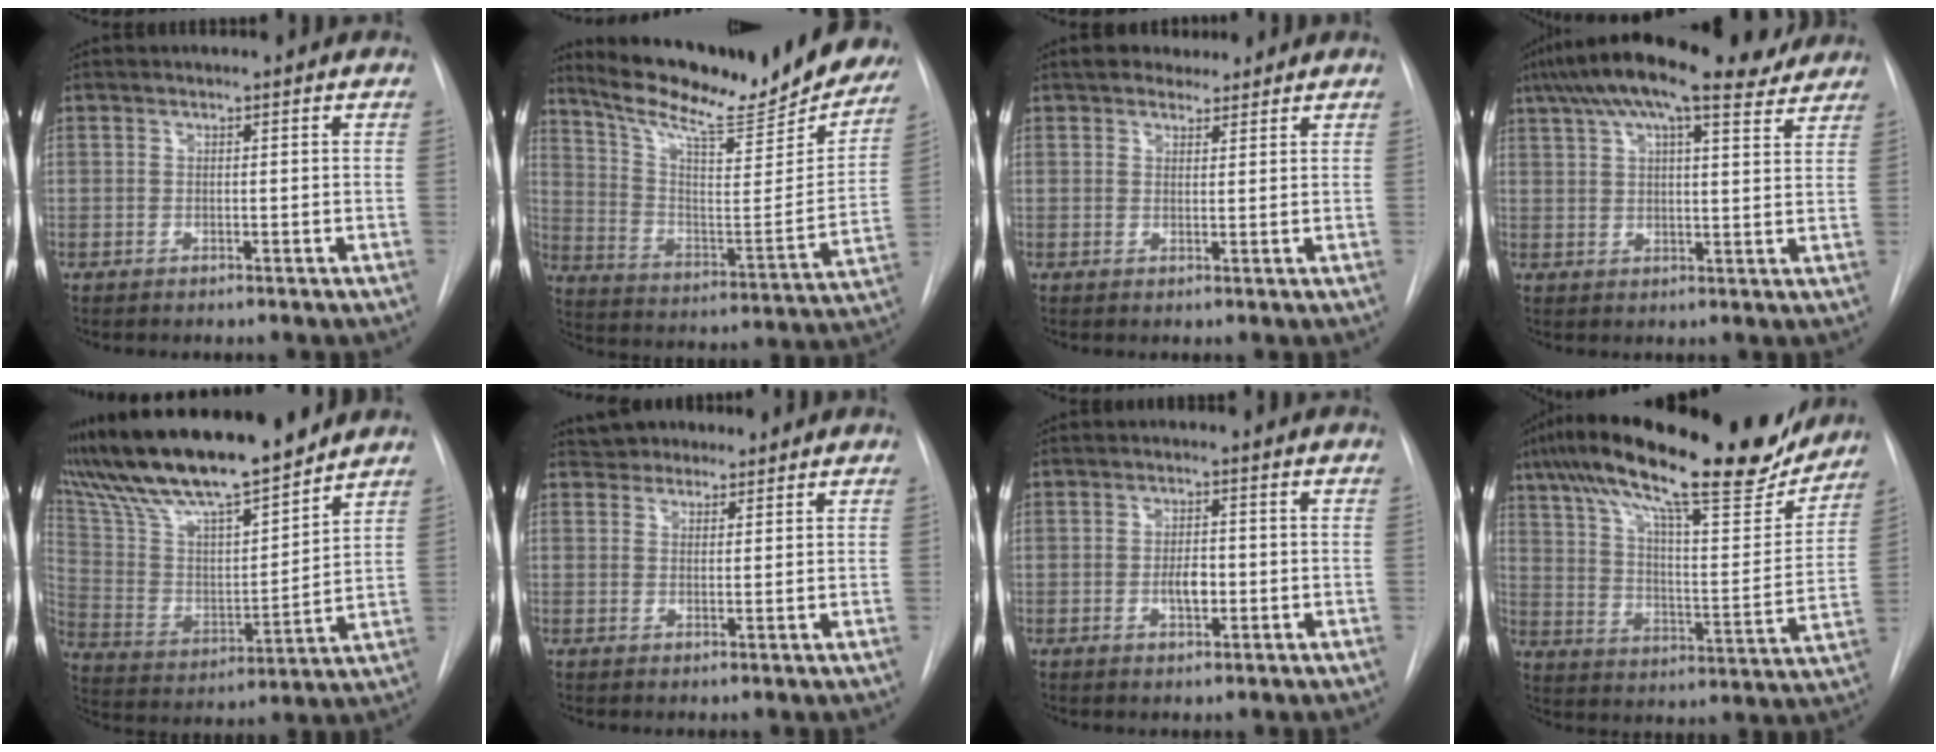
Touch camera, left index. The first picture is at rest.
{"total": 26.1, "force": [22.6, 4.9, 12.1], "torque": [-0.191, -0.050, 0.319]}
{"total": 4.5, "force": [3.7, 2.1, 1.3], "torque": [-0.012, 0.019, 0.060]}
{"total": 17.6, "force": [13.6, 4.3, 10.3], "torque": [-0.184, 0.054, 0.190]}
{"total": 21.2, "force": [18.2, 2.6, 10.5], "torque": [-0.195, 0.008, 0.319]}
{"total": 3.8, "force": [3.2, 2.2, 0.3], "torque": [-0.005, 0.024, 0.050]}
{"total": 3.3, "force": [-0.8, 1.5, 2.8], "torque": [-0.047, 0.003, -0.011]}
{"total": 26.7, "force": [20.9, 5.3, 15.8], "torque": [-0.259, 0.019, 0.301]}